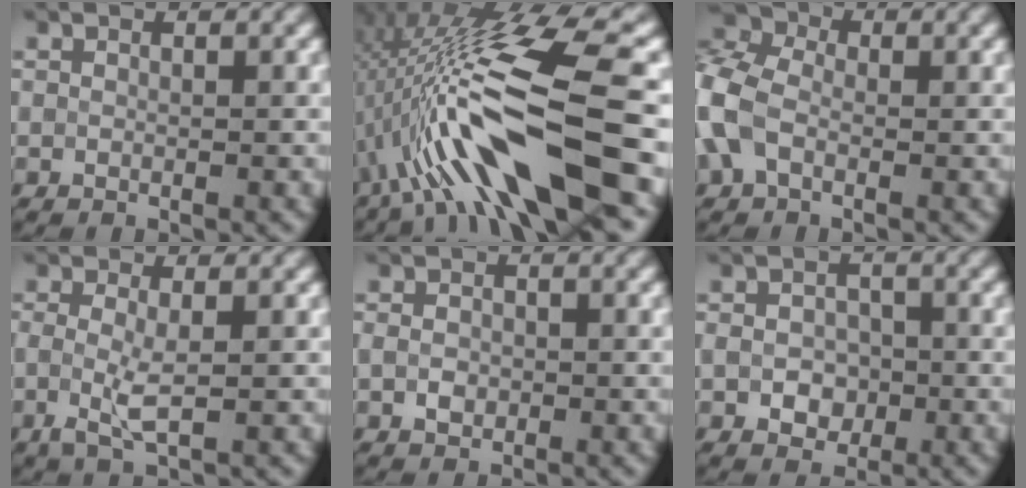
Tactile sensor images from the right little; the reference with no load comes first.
{"total": 12.4, "force": [-2.2, 2.8, 11.9], "torque": [-0.203, 0.006, -0.037]}
{"total": 5.7, "force": [-1.1, 3.9, 3.9], "torque": [-0.114, 0.012, -0.040]}
{"total": 2.4, "force": [-0.4, 0.5, 2.3], "torque": [-0.054, -0.008, -0.003]}
{"total": 1.5, "force": [-0.4, 1.2, 0.9], "torque": [-0.020, 0.000, -0.008]}
{"total": 3.0, "force": [-0.7, 2.3, 1.7], "torque": [-0.032, -0.005, -0.014]}